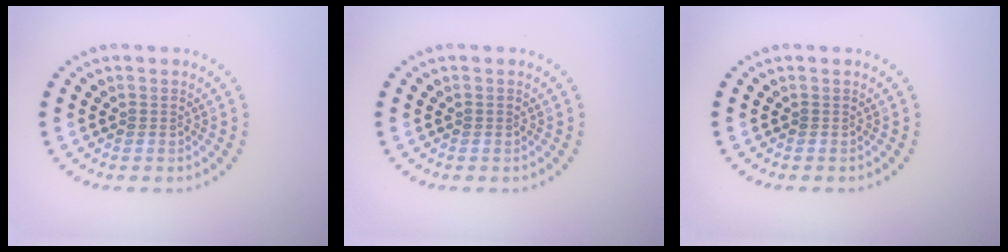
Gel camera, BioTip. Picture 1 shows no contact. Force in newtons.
{"total": 0.0}
{"total": 0.0}